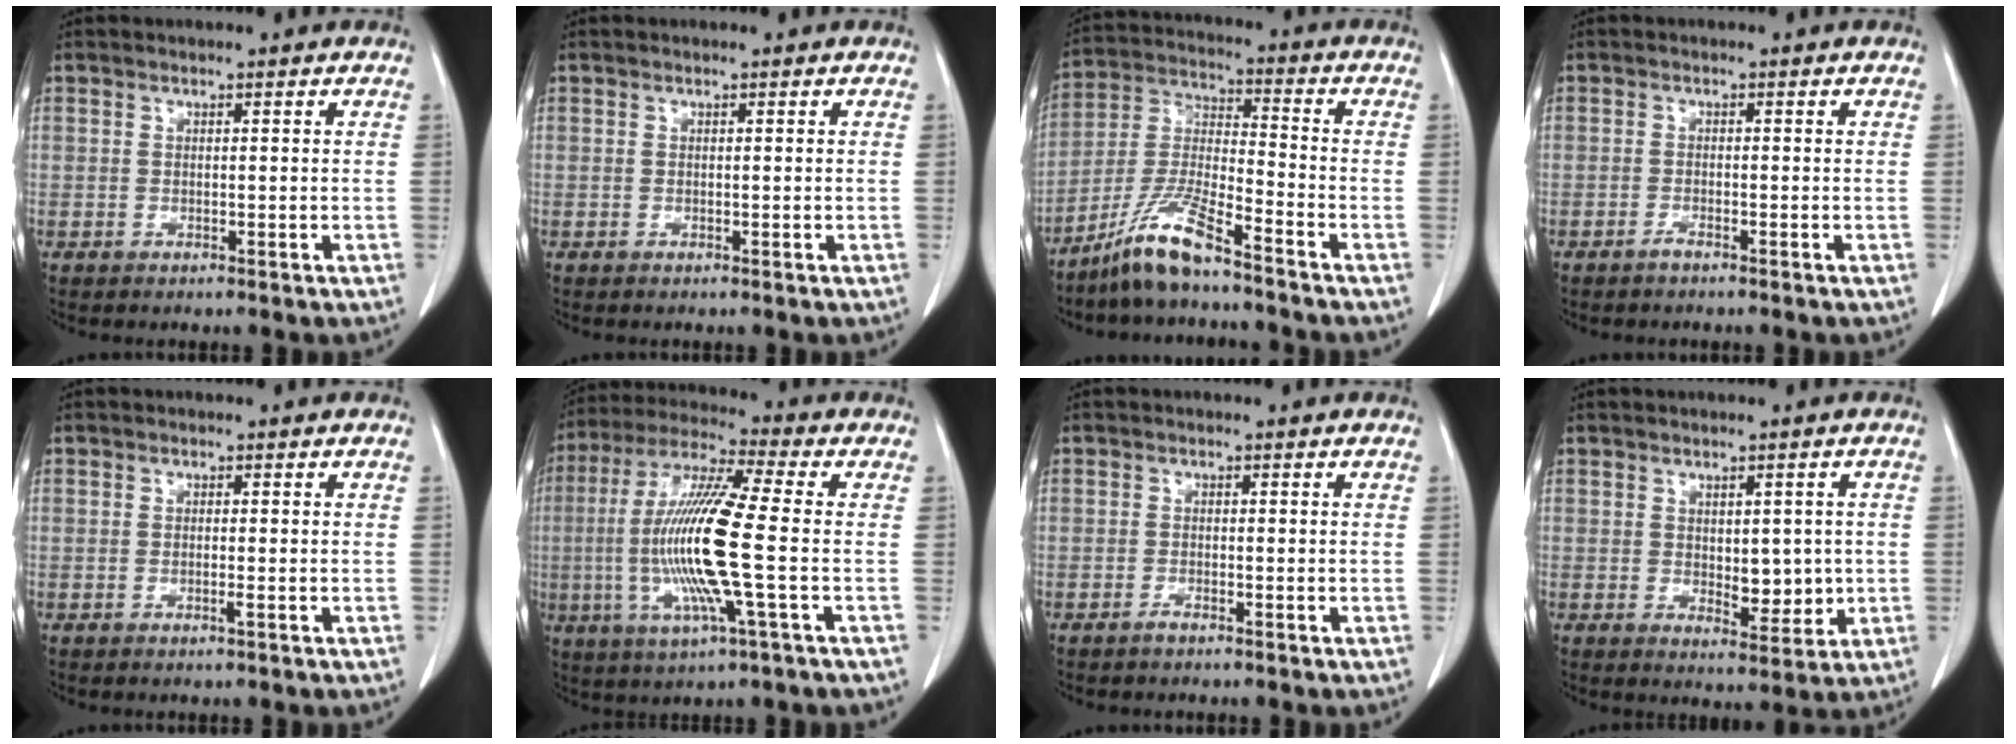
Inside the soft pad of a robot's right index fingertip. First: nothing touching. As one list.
[{"total": 0.0}, {"total": 9.9, "force": [-7.6, 0.4, 6.3], "torque": [-0.140, -0.018, -0.153]}, {"total": 1.0, "force": [-0.9, 0.0, 0.5], "torque": [-0.009, 0.000, -0.016]}, {"total": 0.8, "force": [-0.4, -0.1, 0.7], "torque": [-0.015, 0.000, -0.004]}, {"total": 15.5, "force": [-2.1, 0.2, 15.3], "torque": [-0.317, -0.007, -0.048]}, {"total": 0.9, "force": [-0.8, 0.0, 0.4], "torque": [-0.008, 0.000, -0.014]}, {"total": 5.1, "force": [-0.1, 2.6, 4.3], "torque": [-0.055, -0.006, 0.012]}]